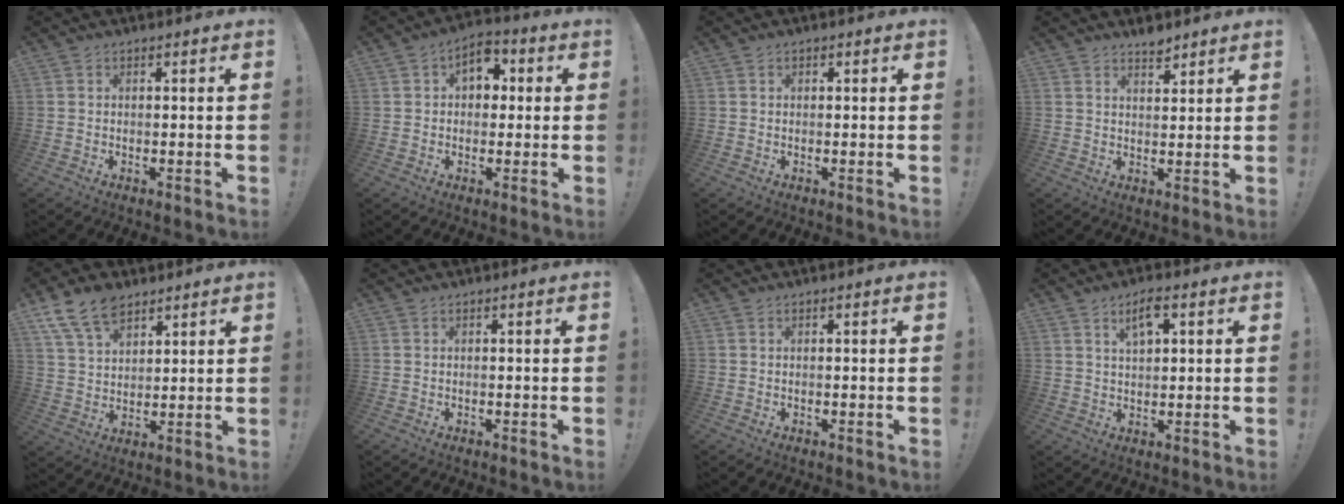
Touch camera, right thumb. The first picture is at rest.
{"total": 7.4, "force": [1.7, 5.6, 4.4], "torque": [-0.056, 0.003, 0.031]}
{"total": 0.5, "force": [0.2, 0.5, 0.2], "torque": [-0.001, 0.000, 0.002]}
{"total": 3.8, "force": [3.3, 1.5, 1.2], "torque": [-0.006, -0.025, 0.057]}
{"total": 11.8, "force": [8.1, 6.8, 5.2], "torque": [-0.098, -0.038, 0.158]}
{"total": 0.0}
{"total": 0.0}
{"total": 5.8, "force": [2.7, 2.5, 4.5], "torque": [-0.068, -0.005, 0.042]}